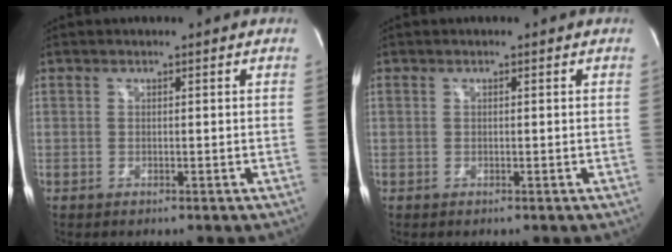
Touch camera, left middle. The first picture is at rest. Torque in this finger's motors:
{"motor_torque": [0.05, 0.04, 0.05, -0.01]}